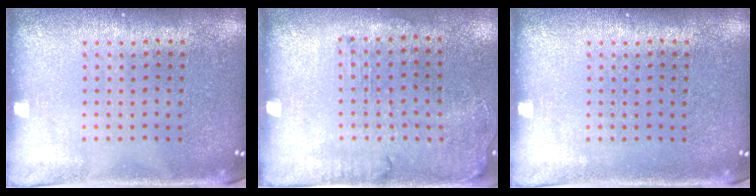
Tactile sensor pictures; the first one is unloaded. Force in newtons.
{"total": 1.6, "press": 1.3, "slide": 1.0}
{"total": 0.0}